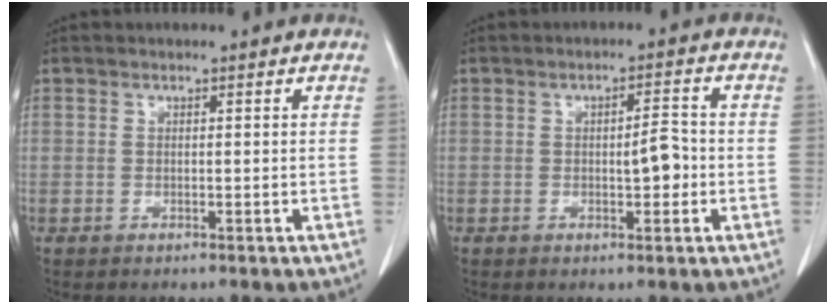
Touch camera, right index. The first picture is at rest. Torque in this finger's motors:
{"motor_torque": [0.13, 0.02, 0.09, 0.02]}